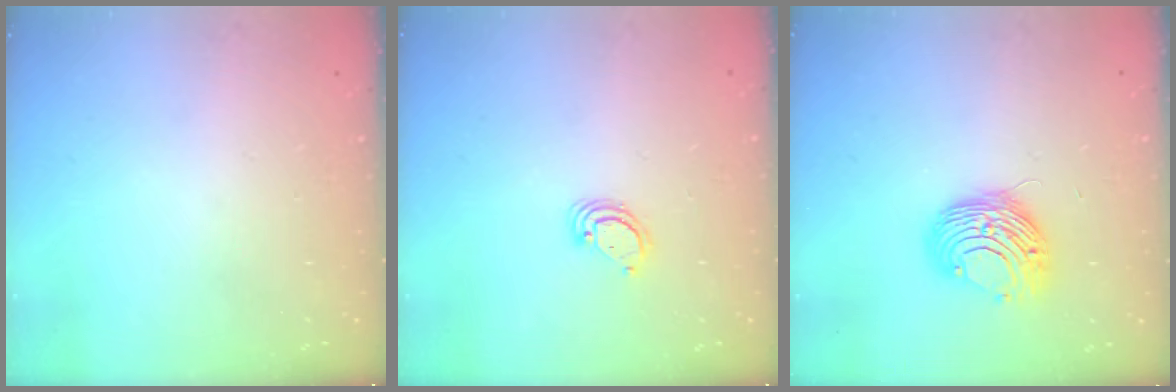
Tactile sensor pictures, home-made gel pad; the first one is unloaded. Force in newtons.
{"total": 4.0, "press": 4.0, "slide": 0.2}
{"total": 9.5, "press": 9.5, "slide": 0.1}